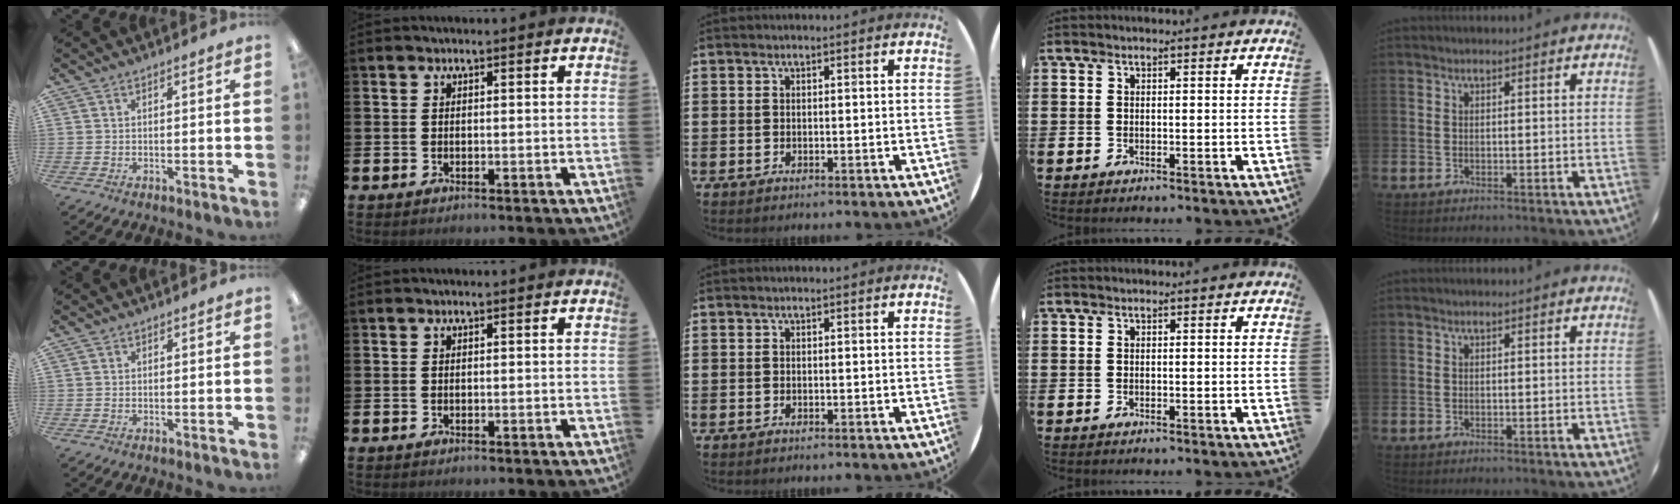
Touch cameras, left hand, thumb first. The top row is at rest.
{}